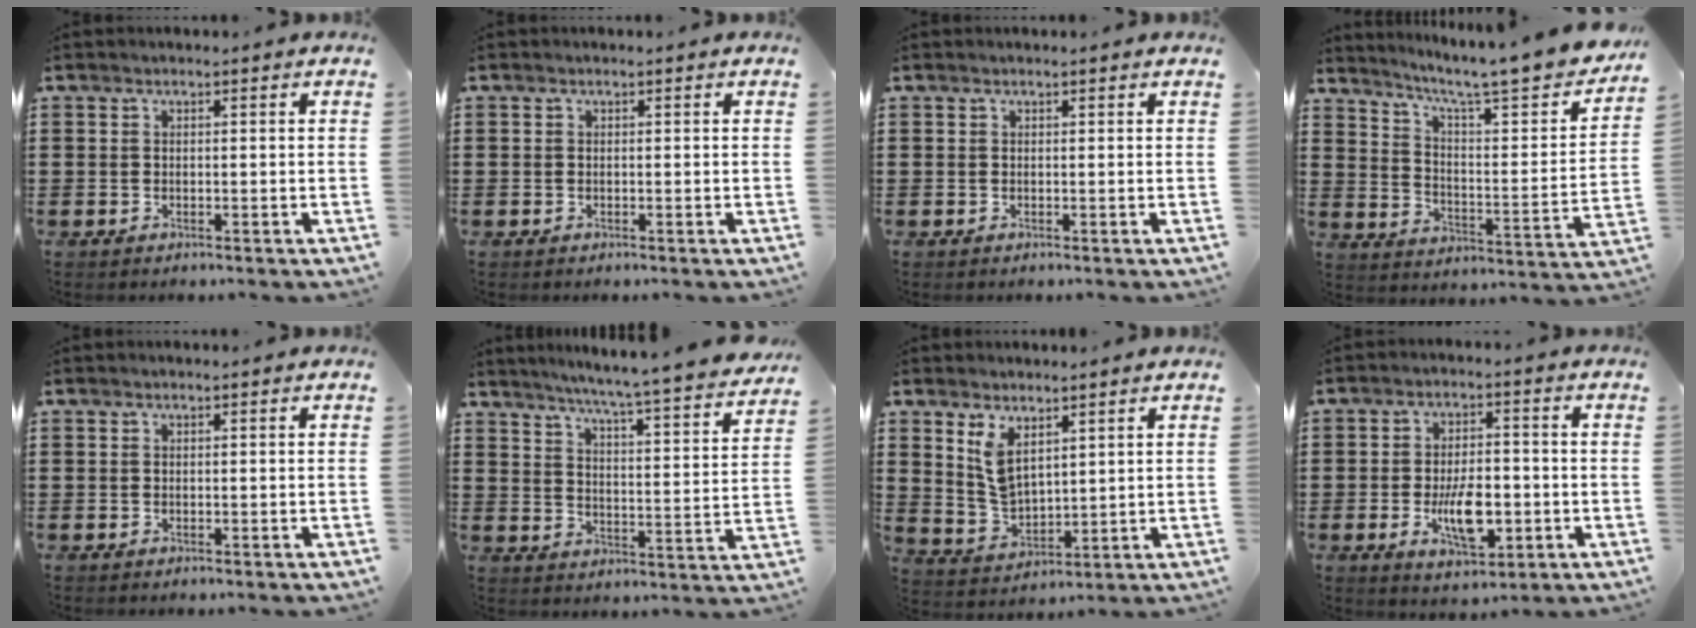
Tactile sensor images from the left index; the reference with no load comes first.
{"total": 0.0}
{"total": 0.0}
{"total": 6.8, "force": [5.7, 0.4, 3.7], "torque": [-0.083, -0.049, 0.084]}
{"total": 0.0}
{"total": 5.3, "force": [4.8, -1.1, 1.8], "torque": [-0.060, -0.047, 0.073]}
{"total": 5.7, "force": [3.4, 3.0, 3.5], "torque": [-0.079, -0.009, 0.060]}
{"total": 8.2, "force": [-2.0, 4.0, 6.9], "torque": [-0.113, -0.002, -0.038]}